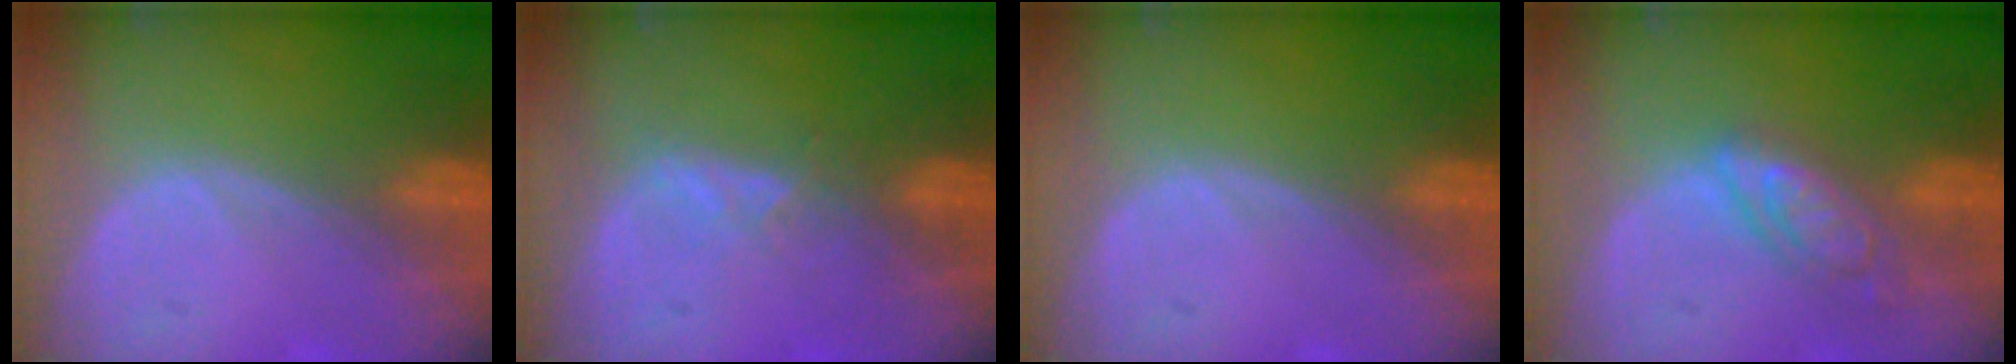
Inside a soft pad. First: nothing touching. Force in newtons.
{"total": 2.0, "press": 2.0, "slide": 0.3}
{"total": 0.0}
{"total": 6.1, "press": 5.3, "slide": 2.9}